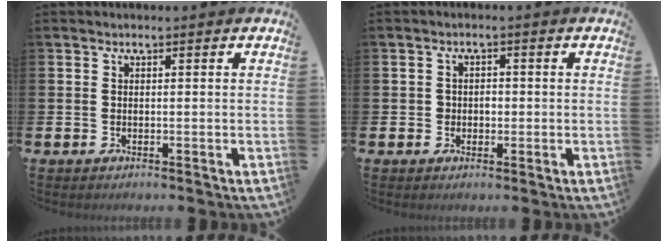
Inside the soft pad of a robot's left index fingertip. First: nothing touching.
{"total": 1.5, "force": [-0.1, 1.4, 0.6], "torque": [-0.005, 0.005, -0.007]}